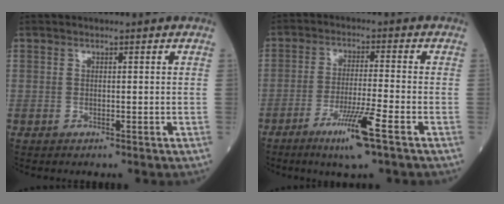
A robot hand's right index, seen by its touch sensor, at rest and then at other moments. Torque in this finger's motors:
{"motor_torque": [1.38, -0.58, 0.67, 0.21]}